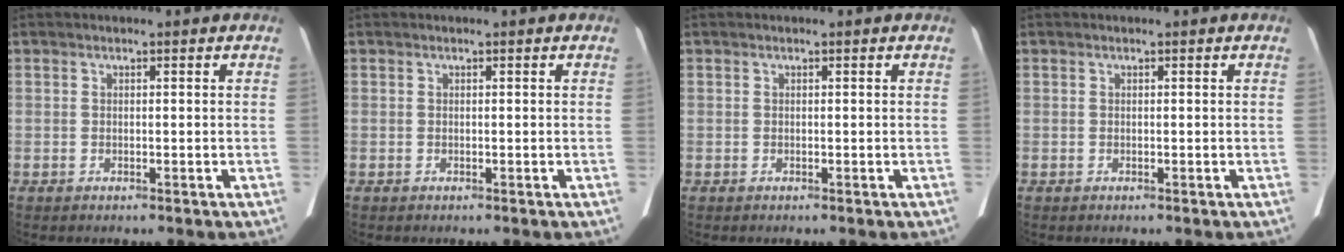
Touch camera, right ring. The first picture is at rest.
{"total": 0.0}
{"total": 0.0}
{"total": 0.0}